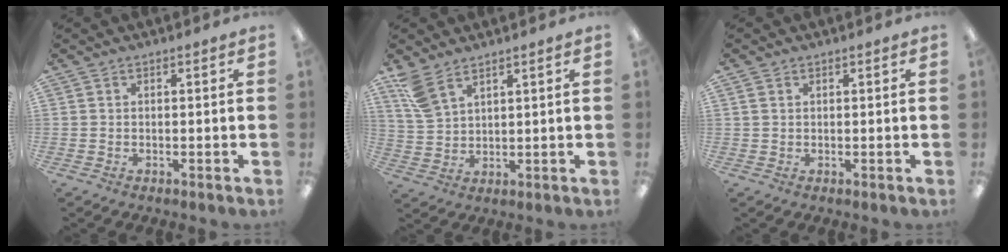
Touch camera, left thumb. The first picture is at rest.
{"total": 7.1, "force": [5.2, 3.1, 3.7], "torque": [-0.086, -0.017, 0.100]}
{"total": 1.3, "force": [0.5, 1.0, 0.5], "torque": [-0.013, 0.004, 0.009]}